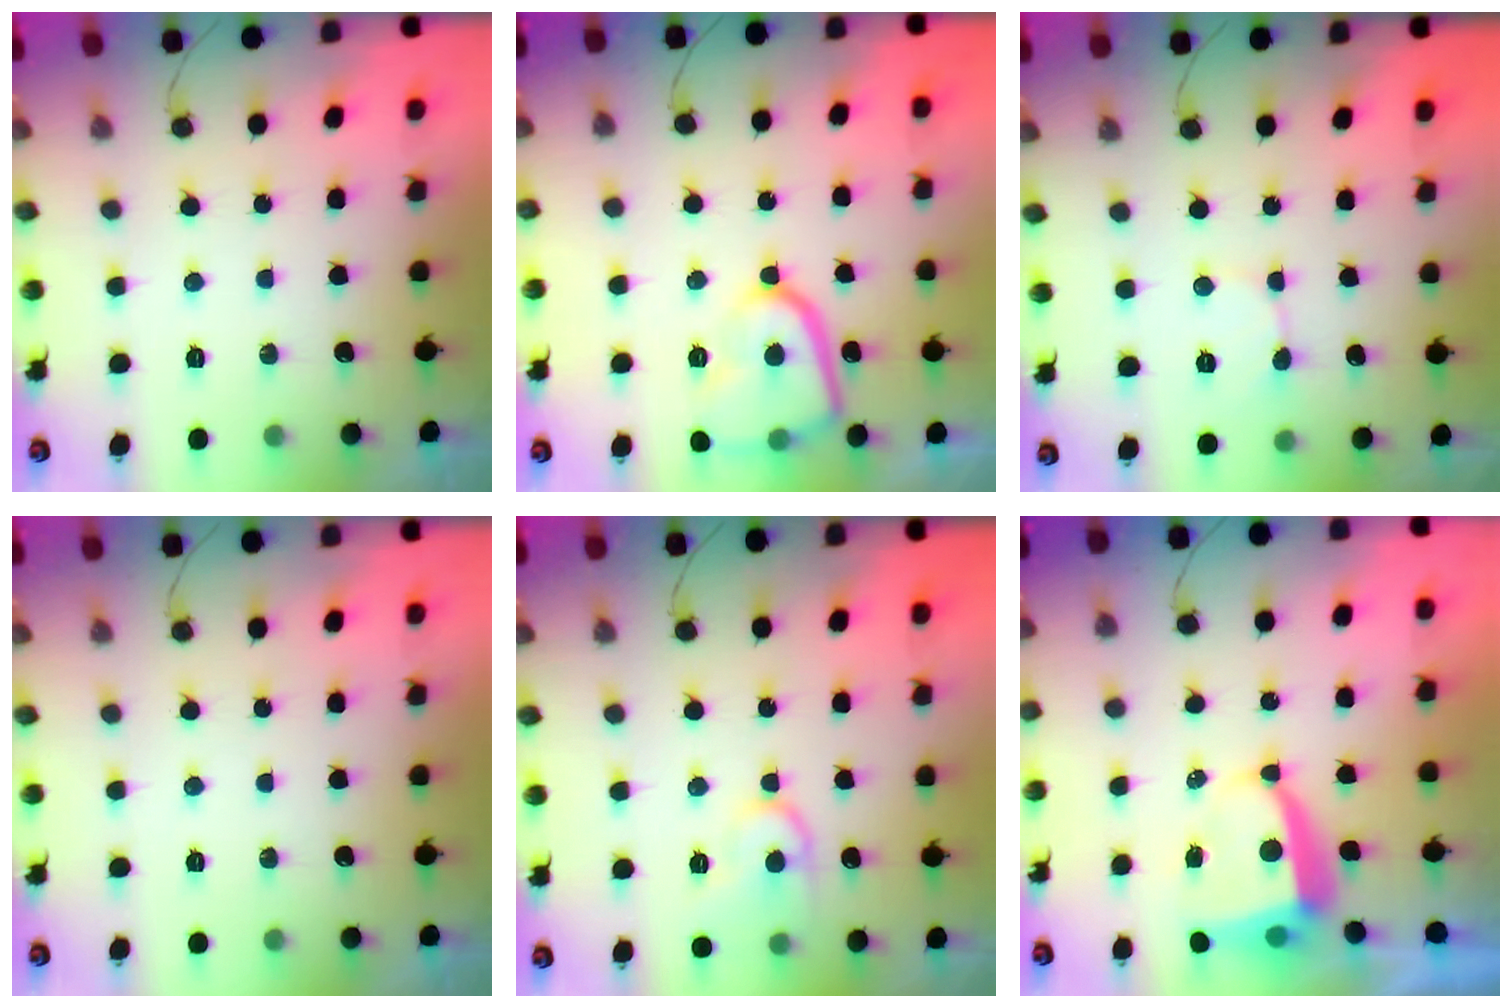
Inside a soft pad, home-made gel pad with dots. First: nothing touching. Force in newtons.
{"total": 13.6, "press": 13.5, "slide": 1.3}
{"total": 2.4, "press": 2.4, "slide": 0.3}
{"total": 0.0}
{"total": 11.2, "press": 11.2, "slide": 0.9}
{"total": 6.1, "press": 6.1, "slide": 0.6}